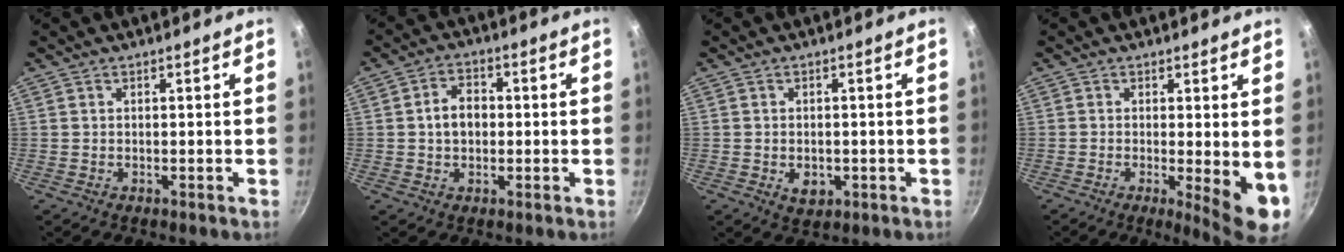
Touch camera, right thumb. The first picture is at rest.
{"total": 5.8, "force": [0.0, 4.3, 3.9], "torque": [-0.043, 0.016, -0.006]}
{"total": 3.9, "force": [-1.0, 2.8, 2.6], "torque": [-0.031, 0.000, -0.008]}
{"total": 7.1, "force": [-0.7, 1.5, 6.9], "torque": [-0.091, -0.017, -0.006]}